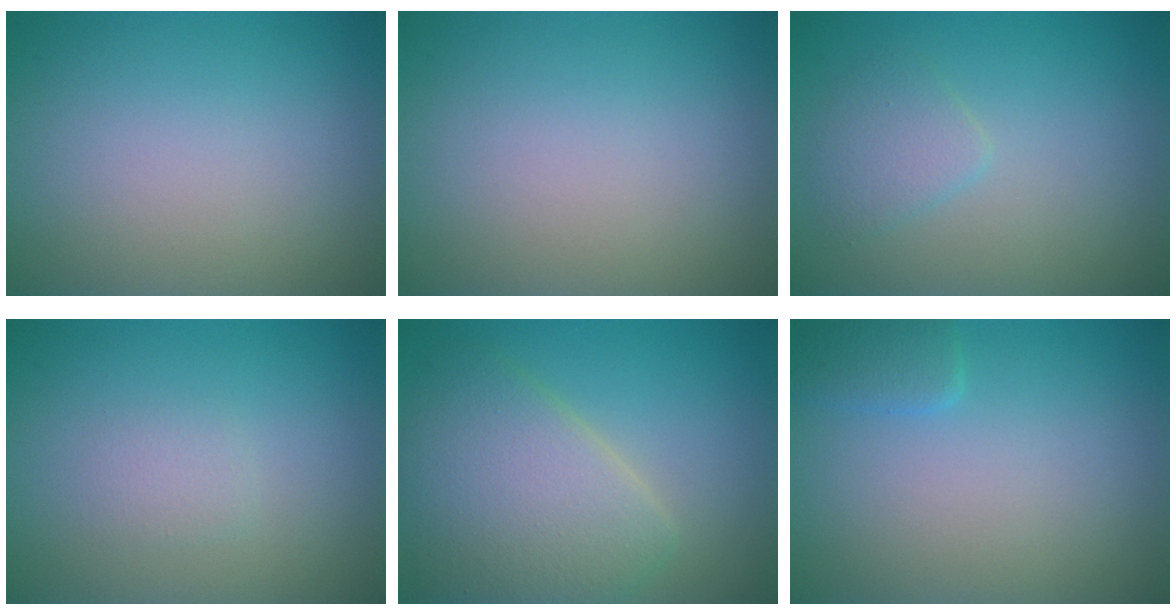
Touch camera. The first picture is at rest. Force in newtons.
{"total": 0.0}
{"total": 1.9, "press": 1.9, "slide": 0.1}
{"total": 1.0, "press": 1.0, "slide": 0.0}
{"total": 6.7, "press": 6.7, "slide": 0.3}
{"total": 1.4, "press": 1.4, "slide": 0.1}